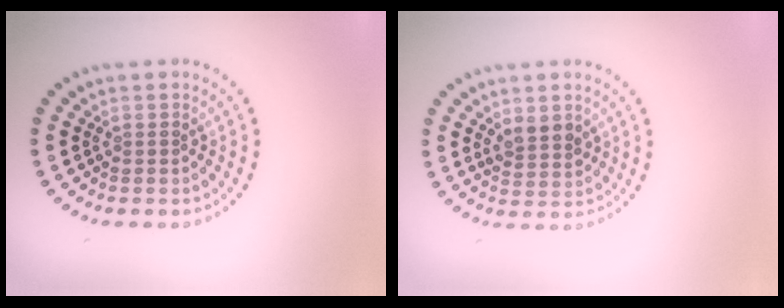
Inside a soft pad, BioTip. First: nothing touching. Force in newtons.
{"total": 2.2, "press": 2.0, "slide": 1.0}